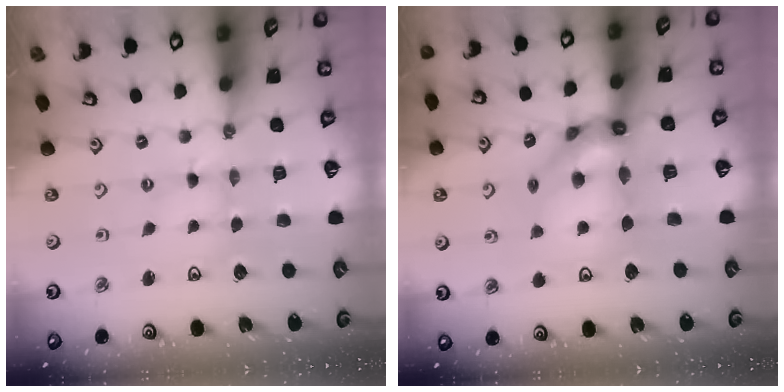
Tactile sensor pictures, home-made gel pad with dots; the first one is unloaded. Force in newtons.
{"total": 12.2, "press": 12.1, "slide": 1.0}